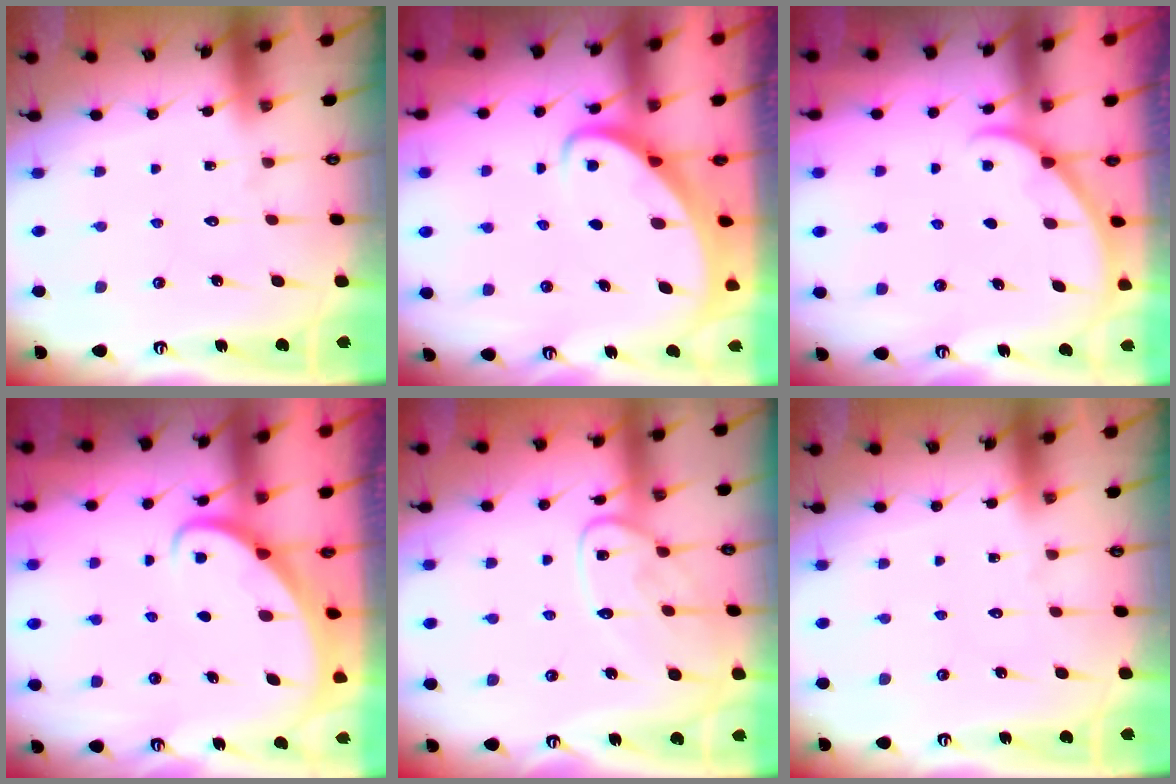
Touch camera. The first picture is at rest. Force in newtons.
{"total": 2.8, "press": 2.8, "slide": 0.4}
{"total": 2.0, "press": 2.0, "slide": 0.3}
{"total": 2.2, "press": 2.2, "slide": 0.2}
{"total": 12.1, "press": 12.0, "slide": 0.6}
{"total": 0.0}